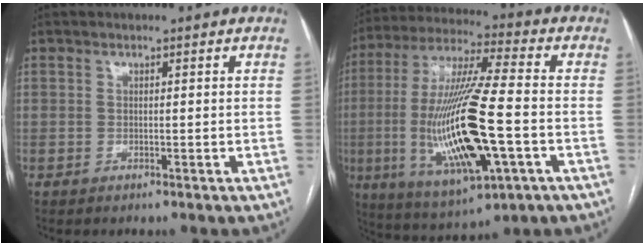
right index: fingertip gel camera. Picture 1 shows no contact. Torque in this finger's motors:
{"motor_torque": [2.14, 0.00, 0.88, 0.21]}